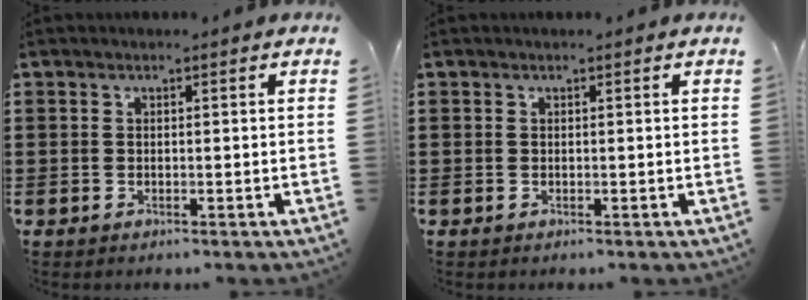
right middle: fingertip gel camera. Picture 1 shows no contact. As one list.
[{"total": 0.0}]